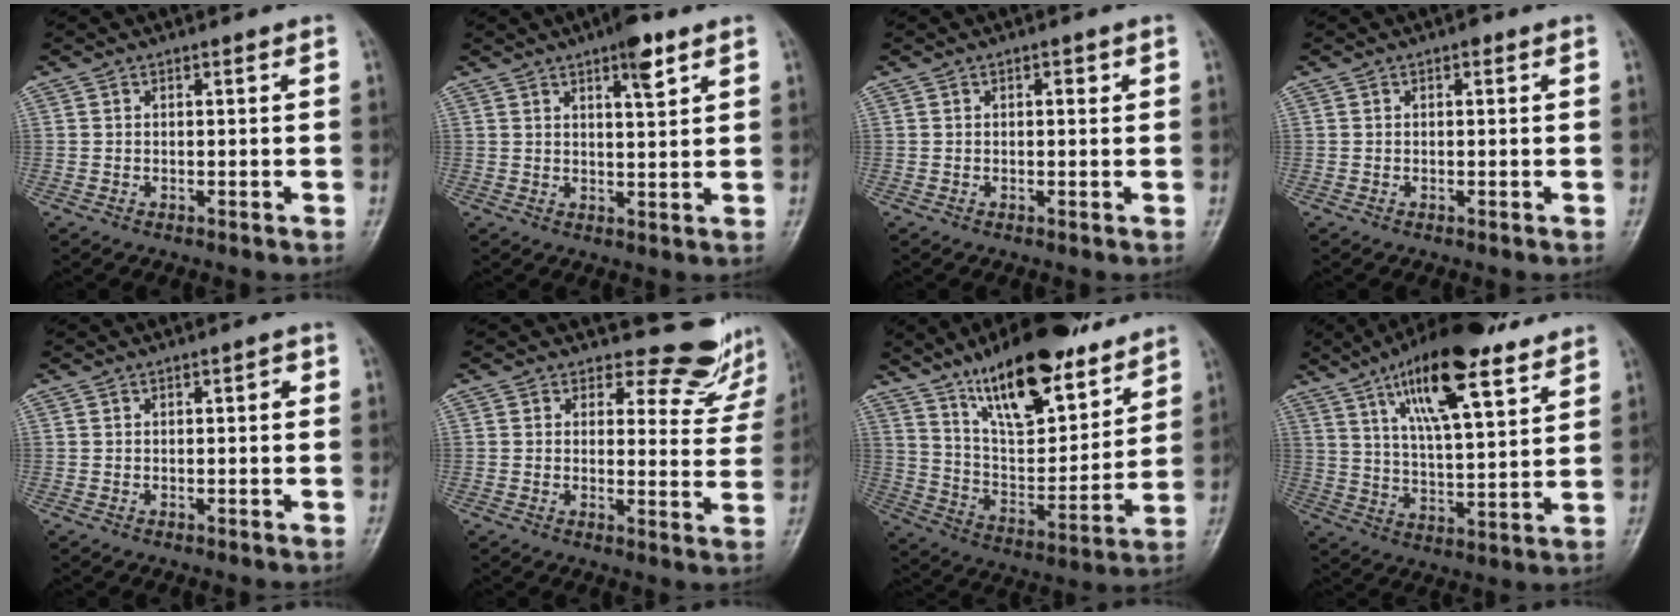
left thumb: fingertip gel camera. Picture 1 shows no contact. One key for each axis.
{"total": 5.8, "fx": 3.4, "fy": 1.6, "fz": 4.4, "tx": -0.056, "ty": -0.016, "tz": 0.049}
{"total": 1.4, "fx": 0.5, "fy": 0.7, "fz": 1.1, "tx": -0.007, "ty": 0.002, "tz": 0.005}
{"total": 0.8, "fx": 0.4, "fy": 0.5, "fz": 0.5, "tx": -0.002, "ty": 0.001, "tz": 0.001}
{"total": 1.6, "fx": 0.3, "fy": 0.8, "fz": 1.4, "tx": -0.011, "ty": 0.004, "tz": 0.000}
{"total": 10.0, "fx": 9.2, "fy": 3.9, "fz": 0.5, "tx": 0.036, "ty": -0.080, "tz": 0.086}
{"total": 22.2, "fx": 15.4, "fy": 7.9, "fz": 14.0, "tx": -0.181, "ty": -0.076, "tz": 0.261}
{"total": 19.7, "fx": 11.9, "fy": 5.8, "fz": 14.6, "tx": -0.218, "ty": -0.041, "tz": 0.199}